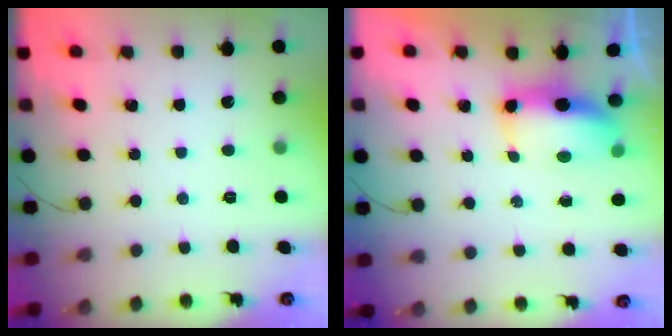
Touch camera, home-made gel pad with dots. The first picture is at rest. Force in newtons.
{"total": 7.4, "press": 7.4, "slide": 0.8}